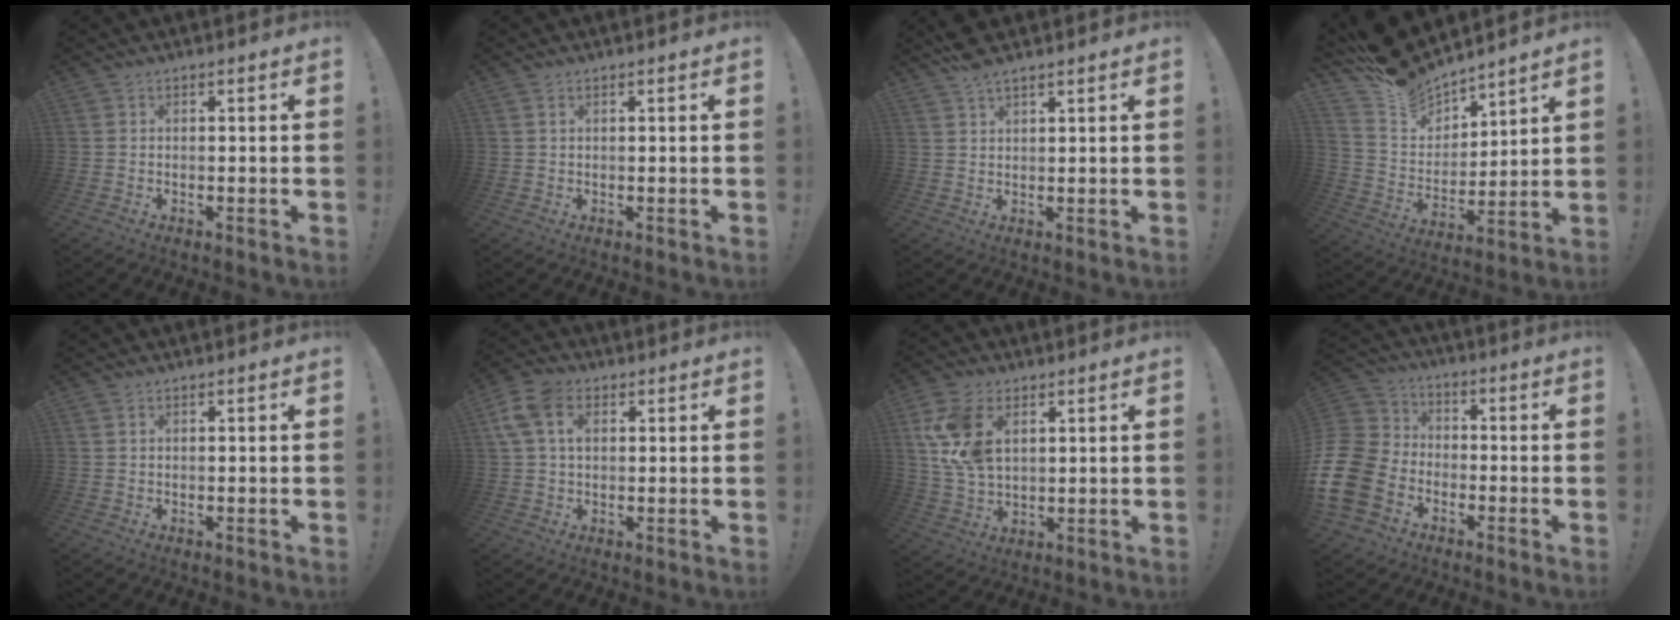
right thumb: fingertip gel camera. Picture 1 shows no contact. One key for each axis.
{"total": 1.1, "fx": 0.6, "fy": 0.4, "fz": 0.9, "tx": -0.011, "ty": -0.002, "tz": 0.008}
{"total": 4.4, "fx": 3.5, "fy": 1.3, "fz": 2.3, "tx": -0.040, "ty": -0.021, "tz": 0.065}
{"total": 12.5, "fx": 11.3, "fy": 4.9, "fz": 1.9, "tx": -0.065, "ty": -0.098, "tz": 0.208}
{"total": 0.9, "fx": 0.4, "fy": 0.4, "fz": 0.7, "tx": -0.015, "ty": 0.001, "tz": 0.008}
{"total": 9.8, "fx": 3.0, "fy": 6.5, "fz": 6.8, "tx": -0.142, "ty": 0.002, "tz": 0.056}
{"total": 13.4, "fx": 4.9, "fy": 8.5, "fz": 9.2, "tx": -0.180, "ty": -0.011, "tz": 0.093}
{"total": 16.3, "fx": -6.3, "fy": 12.3, "fz": 8.7, "tx": -0.176, "ty": 0.049, "tz": -0.106}